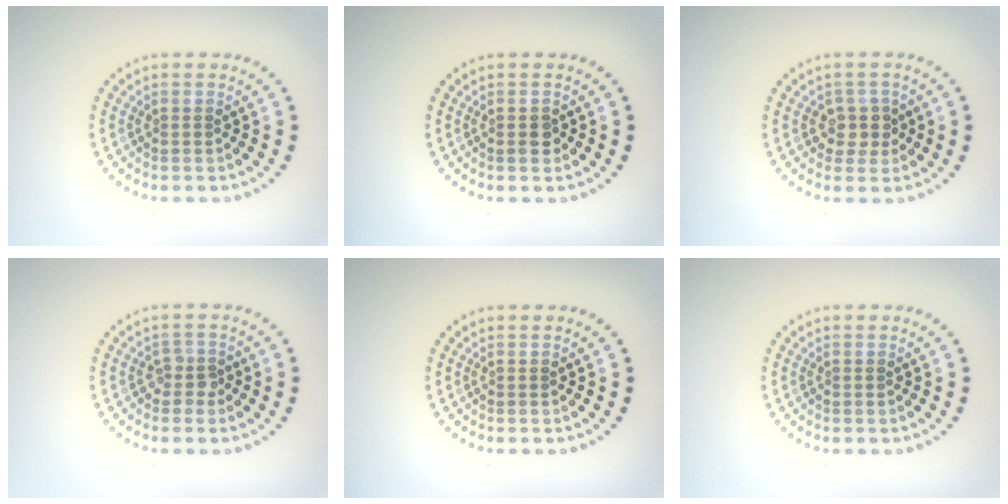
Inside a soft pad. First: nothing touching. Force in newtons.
{"total": 1.2, "press": 1.1, "slide": 0.4}
{"total": 2.0, "press": 1.7, "slide": 1.2}
{"total": 1.4, "press": 1.2, "slide": 0.8}
{"total": 0.0}
{"total": 0.0}